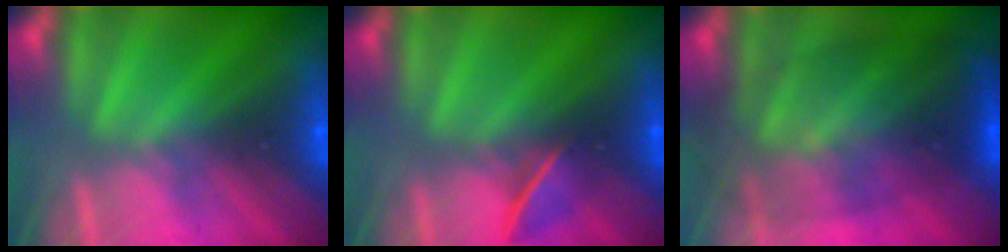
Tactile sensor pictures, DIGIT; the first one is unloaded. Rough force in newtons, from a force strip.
{"total": 2.0}
{"total": 10.9}